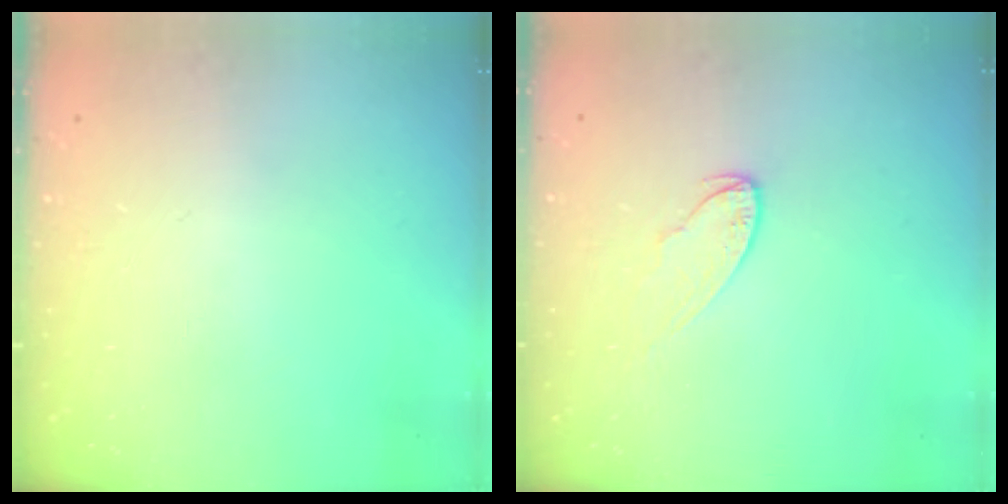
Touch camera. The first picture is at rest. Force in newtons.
{"total": 6.5, "press": 6.5, "slide": 0.1}